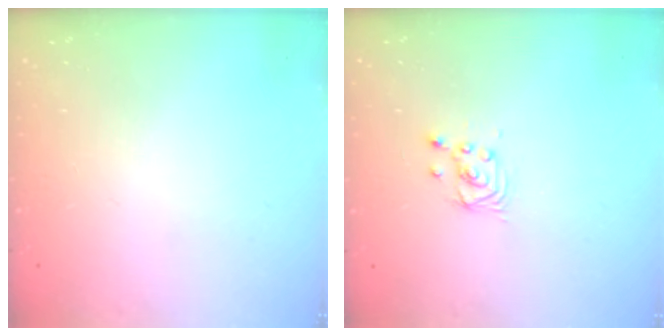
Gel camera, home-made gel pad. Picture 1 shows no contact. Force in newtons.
{"total": 2.5, "press": 2.5, "slide": 0.2}